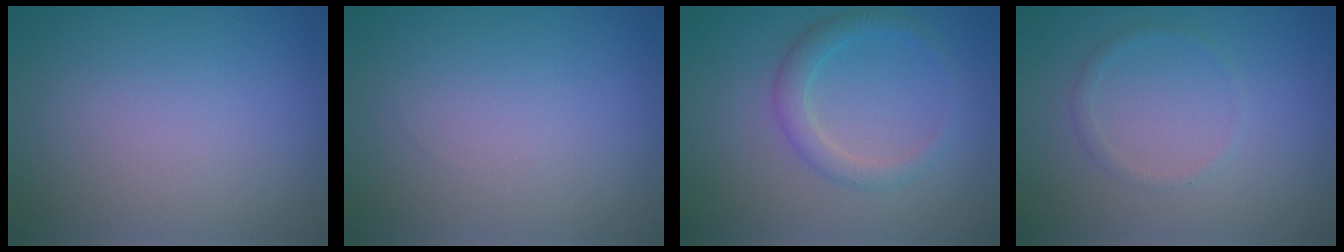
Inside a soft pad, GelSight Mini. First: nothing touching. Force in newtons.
{"total": 0.0}
{"total": 2.3, "press": 2.3, "slide": 0.0}
{"total": 0.9, "press": 0.9, "slide": 0.1}